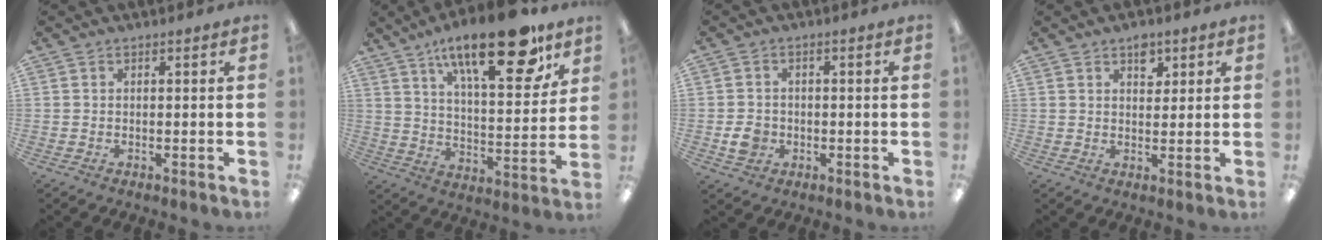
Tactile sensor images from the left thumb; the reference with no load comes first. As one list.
[{"total": 22.5, "force": [14.5, 7.7, 15.4], "torque": [-0.223, -0.085, 0.232]}, {"total": 3.3, "force": [-0.9, 2.7, 1.7], "torque": [-0.019, 0.003, -0.015]}, {"total": 4.1, "force": [2.5, 2.5, 2.1], "torque": [-0.004, -0.014, 0.038]}]